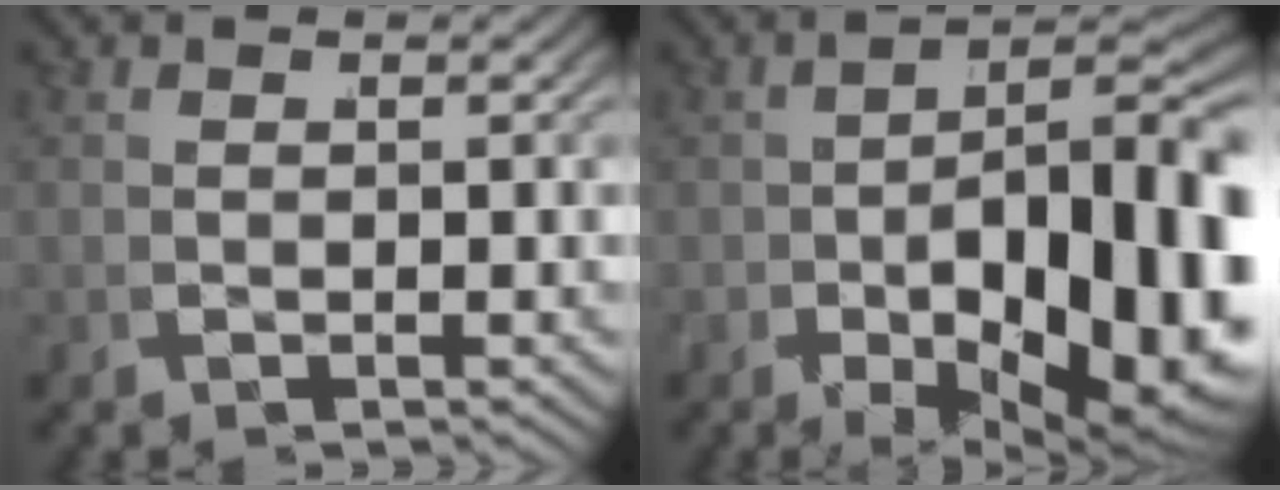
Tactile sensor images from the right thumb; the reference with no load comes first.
{"total": 16.0, "force": [-4.8, 9.0, 12.3], "torque": [-0.188, -0.045, -0.042]}